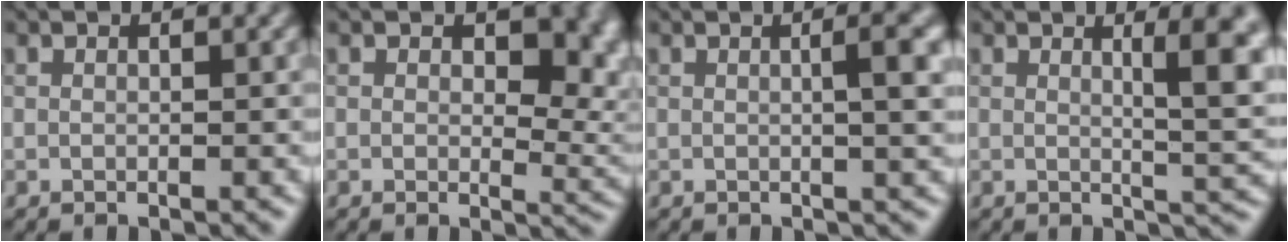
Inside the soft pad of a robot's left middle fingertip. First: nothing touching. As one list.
[{"total": 6.4, "force": [1.6, 3.7, 5.0], "torque": [-0.054, -0.007, 0.025]}, {"total": 3.6, "force": [0.4, 1.0, 3.5], "torque": [-0.041, 0.011, 0.001]}, {"total": 5.7, "force": [1.7, 1.6, 5.3], "torque": [-0.053, 0.000, 0.023]}]